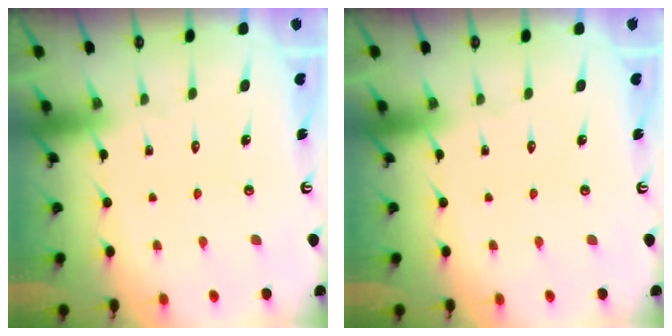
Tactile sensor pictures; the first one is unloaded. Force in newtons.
{"total": 0.0}